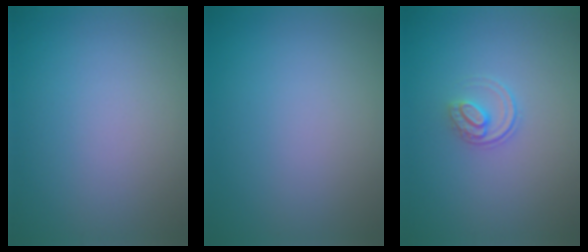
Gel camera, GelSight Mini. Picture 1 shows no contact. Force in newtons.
{"total": 0.0}
{"total": 1.5, "press": 1.1, "slide": 1.1}